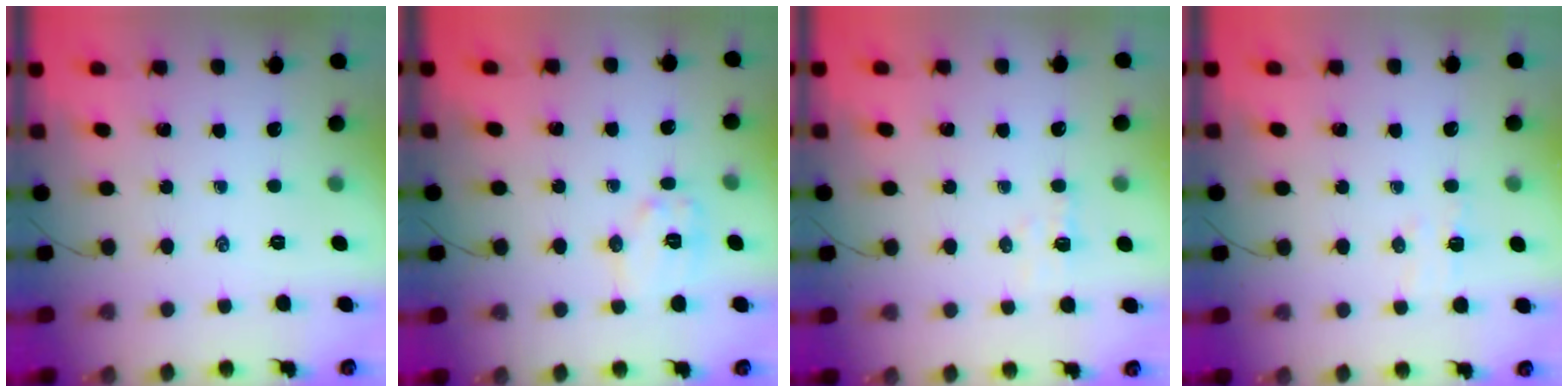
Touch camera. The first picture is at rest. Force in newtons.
{"total": 7.7, "press": 7.7, "slide": 0.7}
{"total": 4.3, "press": 4.2, "slide": 1.0}
{"total": 5.1, "press": 4.9, "slide": 1.0}